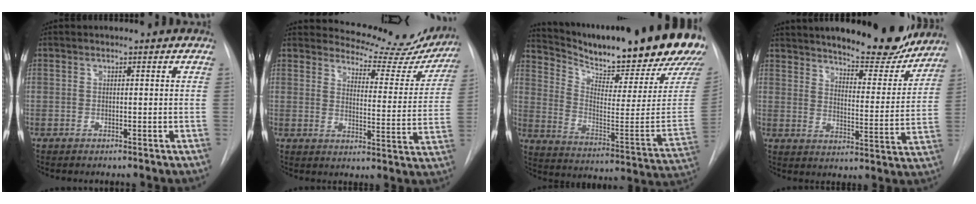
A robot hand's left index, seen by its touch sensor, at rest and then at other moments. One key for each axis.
{"total": 16.7, "fx": 15.7, "fy": 4.5, "fz": 3.2, "tx": -0.018, "ty": -0.057, "tz": 0.168}
{"total": 28.5, "fx": 24.3, "fy": 2.6, "fz": 14.7, "tx": -0.256, "ty": -0.093, "tz": 0.332}
{"total": 18.3, "fx": 16.3, "fy": 3.6, "fz": 7.4, "tx": -0.102, "ty": -0.026, "tz": 0.216}